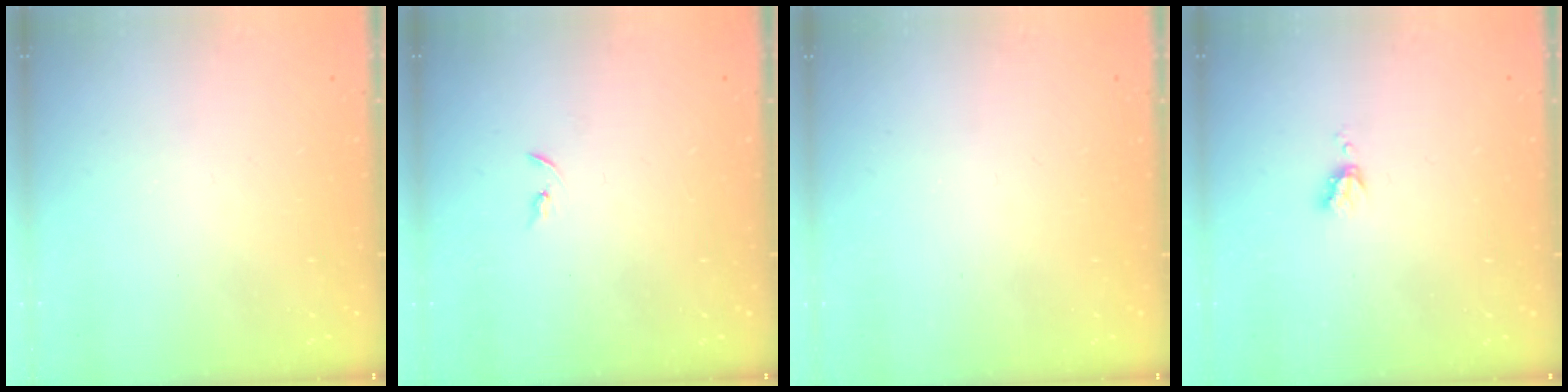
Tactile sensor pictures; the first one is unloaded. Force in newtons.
{"total": 3.3, "press": 3.2, "slide": 0.4}
{"total": 0.0}
{"total": 3.8, "press": 3.7, "slide": 0.6}